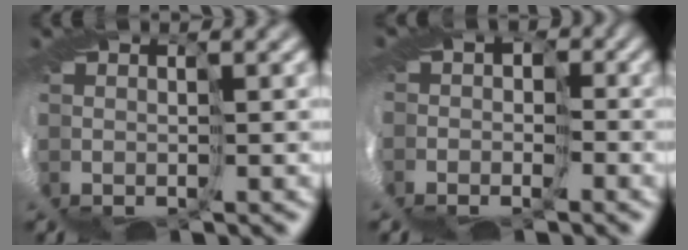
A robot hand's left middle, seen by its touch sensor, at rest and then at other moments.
{"total": 5.5, "force": [-1.2, 4.8, 2.5], "torque": [-0.045, 0.004, -0.038]}